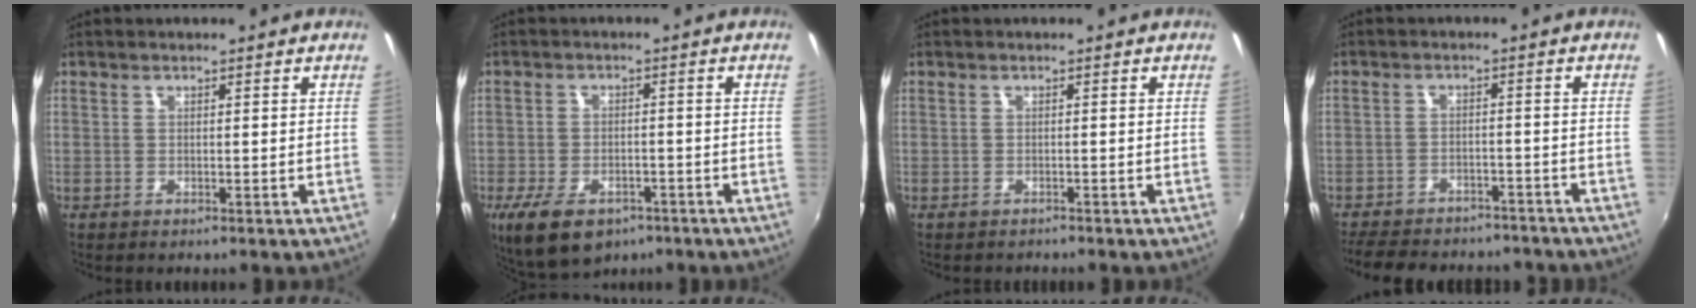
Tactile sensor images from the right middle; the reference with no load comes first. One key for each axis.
{"total": 10.8, "fx": -6.6, "fy": 5.7, "fz": 6.4, "tx": -0.141, "ty": -0.027, "tz": -0.107}
{"total": 0.8, "fx": -0.8, "fy": 0.2, "fz": 0.0, "tx": -0.004, "ty": -0.003, "tz": -0.012}
{"total": 17.3, "fx": -14.8, "fy": 6.2, "fz": 6.7, "tx": -0.153, "ty": -0.005, "tz": -0.198}